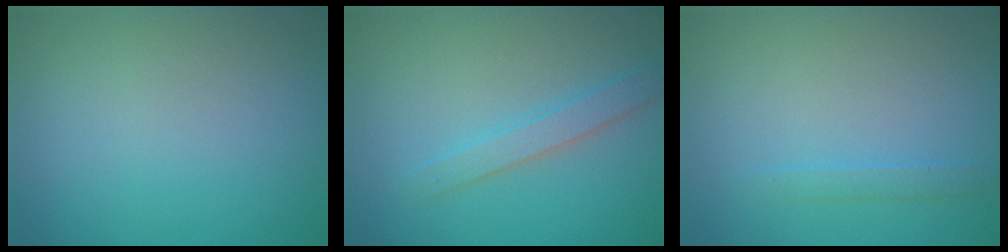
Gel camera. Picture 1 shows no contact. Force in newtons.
{"total": 2.0, "press": 2.0, "slide": 0.2}
{"total": 1.1, "press": 1.1, "slide": 0.0}